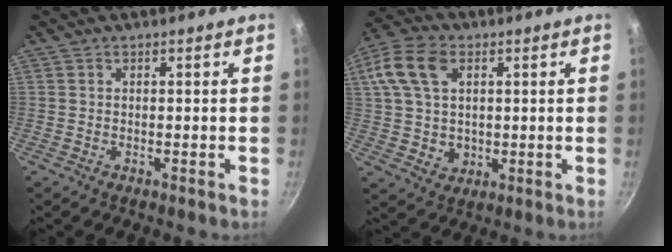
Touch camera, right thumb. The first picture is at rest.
{"total": 14.3, "force": [3.8, 10.5, 9.0], "torque": [-0.163, 0.010, 0.070]}